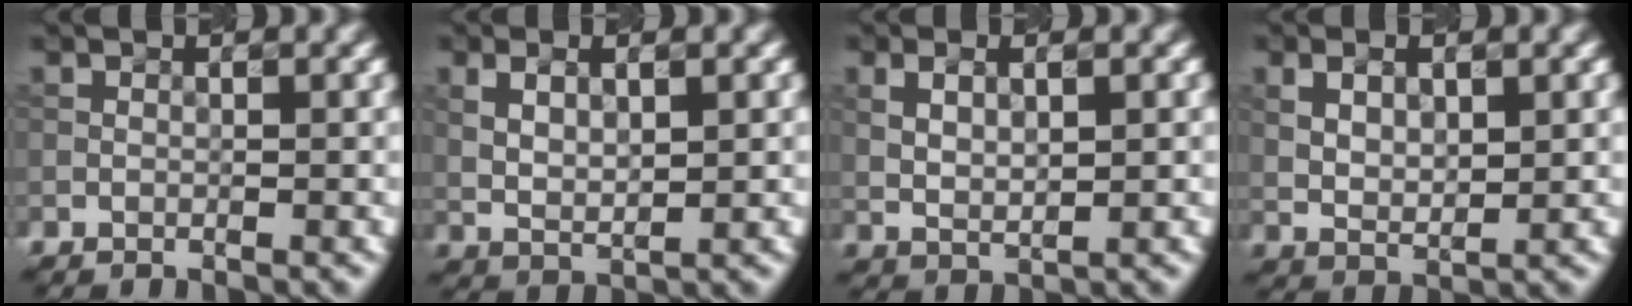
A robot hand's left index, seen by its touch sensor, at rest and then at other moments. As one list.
[{"total": 2.9, "force": [0.9, 1.3, 2.4], "torque": [-0.057, -0.002, 0.023]}, {"total": 2.6, "force": [0.8, 1.2, 2.2], "torque": [-0.051, -0.001, 0.020]}, {"total": 3.2, "force": [1.0, 1.7, 2.6], "torque": [-0.058, -0.002, 0.024]}]